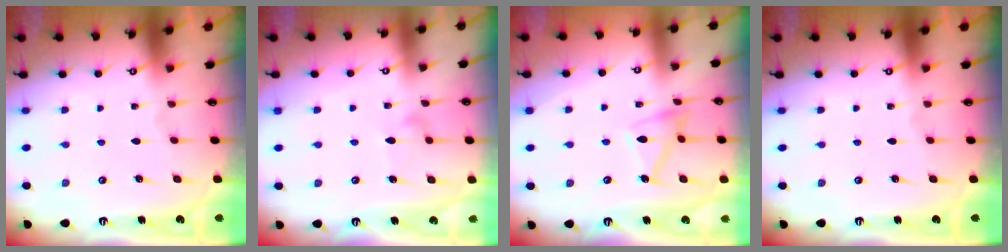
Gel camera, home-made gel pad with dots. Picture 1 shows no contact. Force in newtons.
{"total": 6.1, "press": 6.1, "slide": 0.3}
{"total": 11.5, "press": 11.5, "slide": 0.9}
{"total": 0.0}